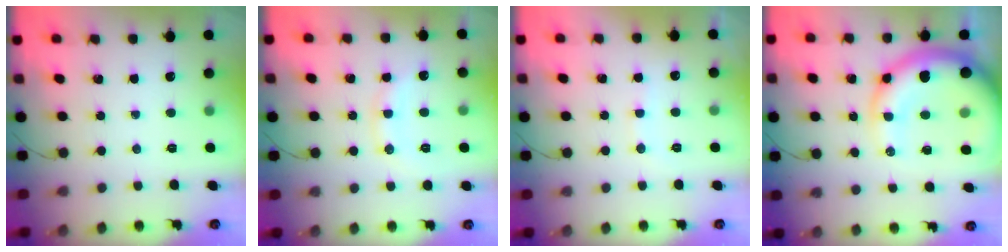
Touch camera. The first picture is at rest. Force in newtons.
{"total": 9.1, "press": 9.1, "slide": 0.7}
{"total": 6.9, "press": 6.8, "slide": 1.3}
{"total": 21.8, "press": 21.2, "slide": 5.2}